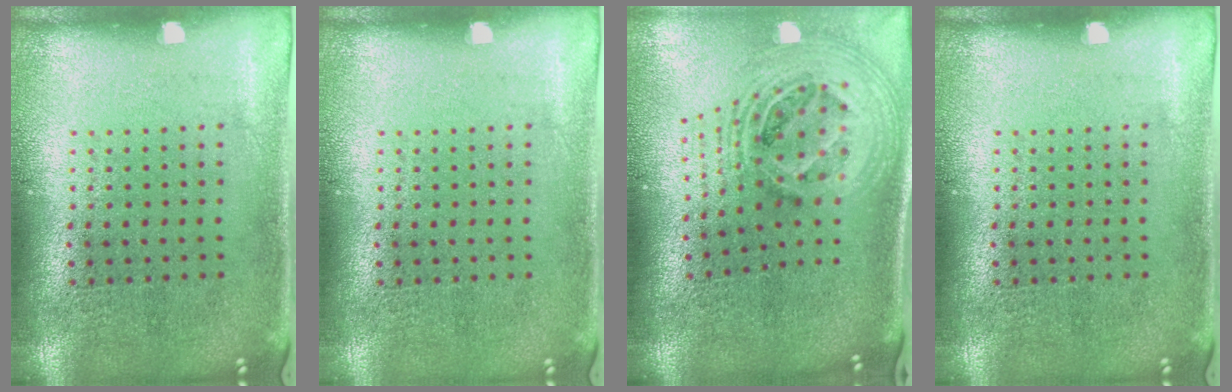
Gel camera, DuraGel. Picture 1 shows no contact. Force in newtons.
{"total": 0.0}
{"total": 2.5, "press": 1.8, "slide": 1.7}
{"total": 0.0}